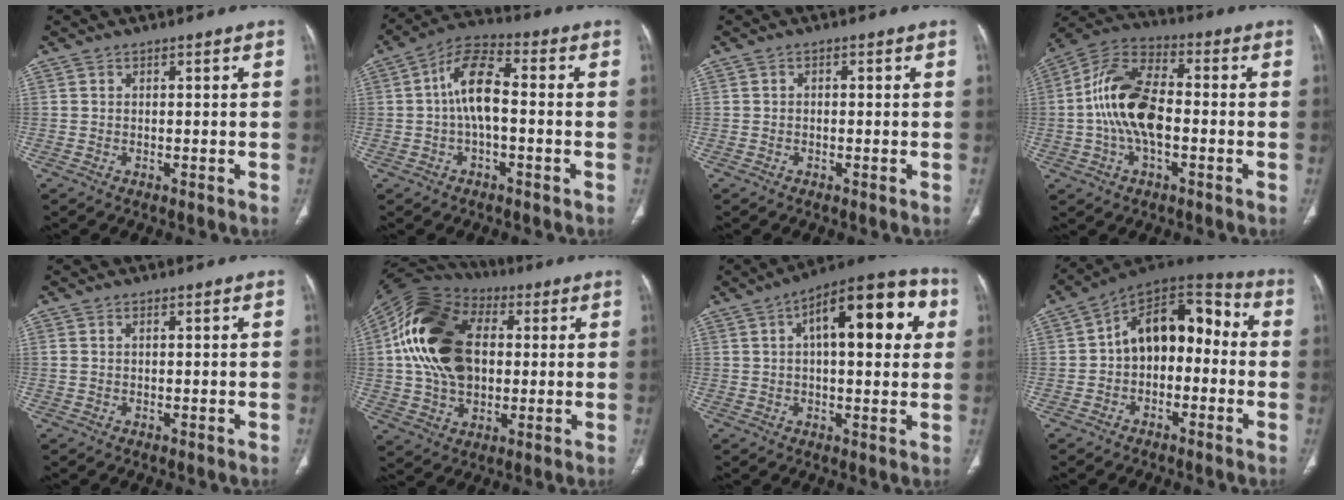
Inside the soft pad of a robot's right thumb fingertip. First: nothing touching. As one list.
[{"total": 9.5, "force": [-0.3, 4.3, 8.4], "torque": [-0.162, 0.031, -0.014]}, {"total": 0.6, "force": [-0.1, 0.4, 0.4], "torque": [-0.004, 0.001, -0.006]}, {"total": 15.0, "force": [-1.3, 7.9, 12.6], "torque": [-0.246, 0.034, -0.031]}, {"total": 1.1, "force": [0.3, 0.6, 0.8], "torque": [-0.025, 0.011, 0.014]}, {"total": 22.8, "force": [3.1, 15.3, 16.7], "torque": [-0.311, 0.010, 0.052]}, {"total": 18.8, "force": [5.2, 7.9, 16.3], "torque": [-0.196, 0.027, 0.065]}, {"total": 14.6, "force": [-0.5, 9.6, 10.9], "torque": [-0.121, 0.057, -0.025]}]